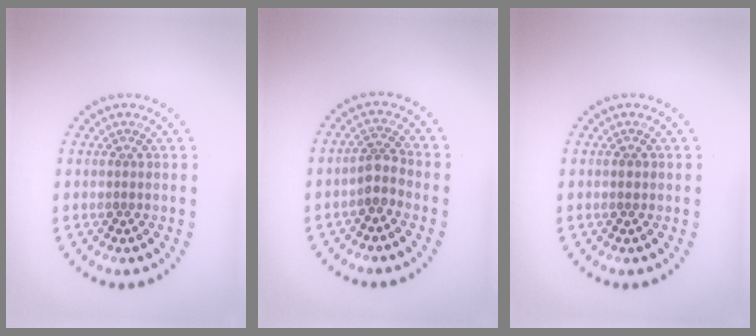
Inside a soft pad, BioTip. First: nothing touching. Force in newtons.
{"total": 2.1, "press": 1.7, "slide": 1.1}
{"total": 0.7, "press": 0.7, "slide": 0.2}